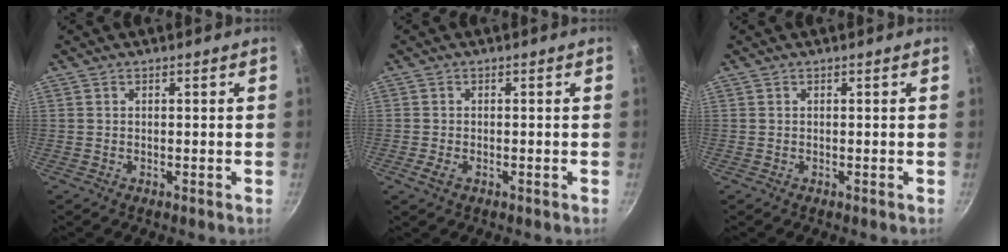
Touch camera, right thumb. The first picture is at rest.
{"total": 2.1, "force": [-0.9, 1.1, 1.5], "torque": [-0.033, 0.001, -0.018]}
{"total": 0.0}